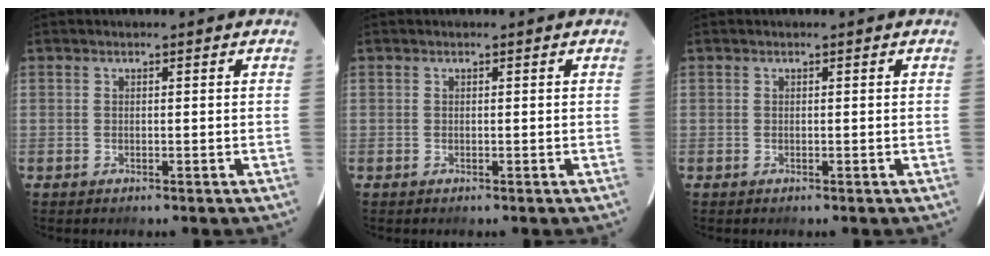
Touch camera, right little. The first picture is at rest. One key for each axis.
{"total": 0.0}
{"total": 0.0}